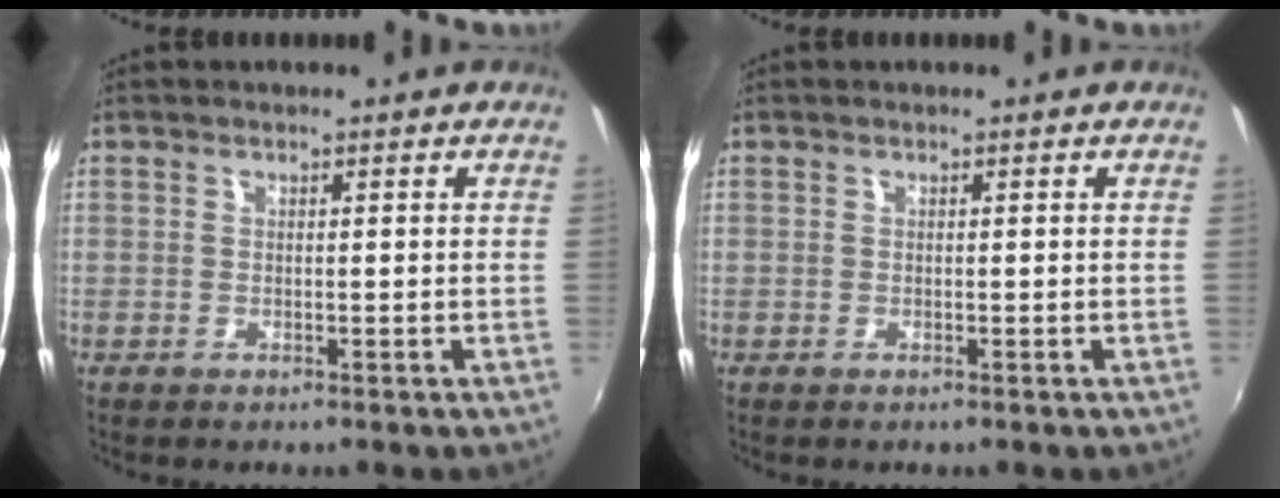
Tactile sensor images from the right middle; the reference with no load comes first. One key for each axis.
{"total": 0.0}